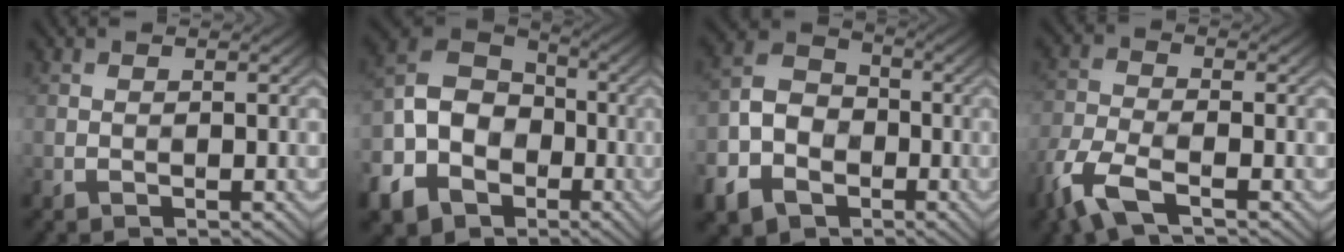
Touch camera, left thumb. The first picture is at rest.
{"total": 13.2, "force": [-4.4, 10.6, 6.6], "torque": [-0.201, -0.033, -0.083]}
{"total": 9.5, "force": [-3.5, 7.5, 4.8], "torque": [-0.121, -0.029, -0.079]}
{"total": 6.9, "force": [-3.8, 2.7, 5.1], "torque": [-0.116, -0.009, -0.092]}